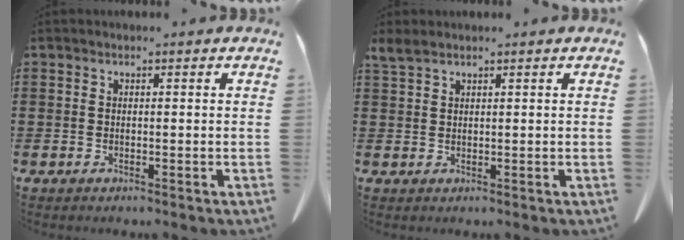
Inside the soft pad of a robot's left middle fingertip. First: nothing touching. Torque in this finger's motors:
{"motor_torque": [0.05, -0.03, 0.01, 0.01]}